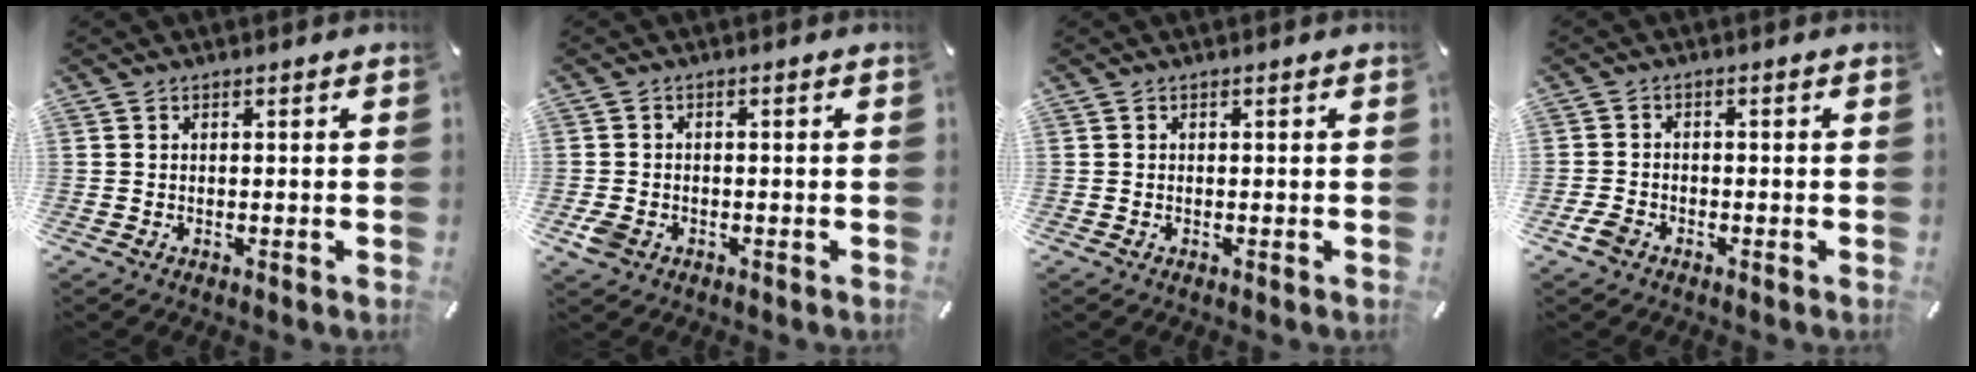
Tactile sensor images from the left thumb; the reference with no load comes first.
{"total": 3.2, "force": [-1.4, 2.3, 1.7], "torque": [-0.041, 0.000, -0.027]}
{"total": 0.0}
{"total": 3.1, "force": [-1.7, 2.2, 1.3], "torque": [-0.036, 0.004, -0.037]}